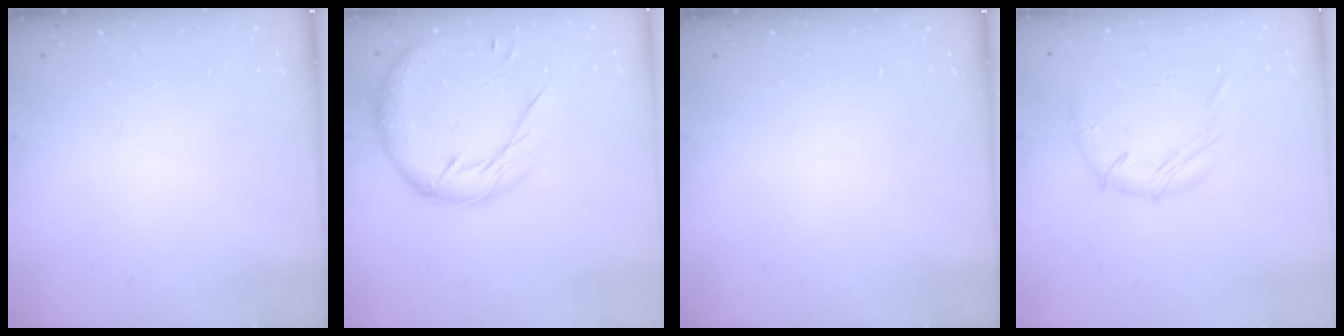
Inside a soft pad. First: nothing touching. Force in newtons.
{"total": 15.4, "press": 15.4, "slide": 1.3}
{"total": 0.0}
{"total": 10.7, "press": 10.6, "slide": 1.5}